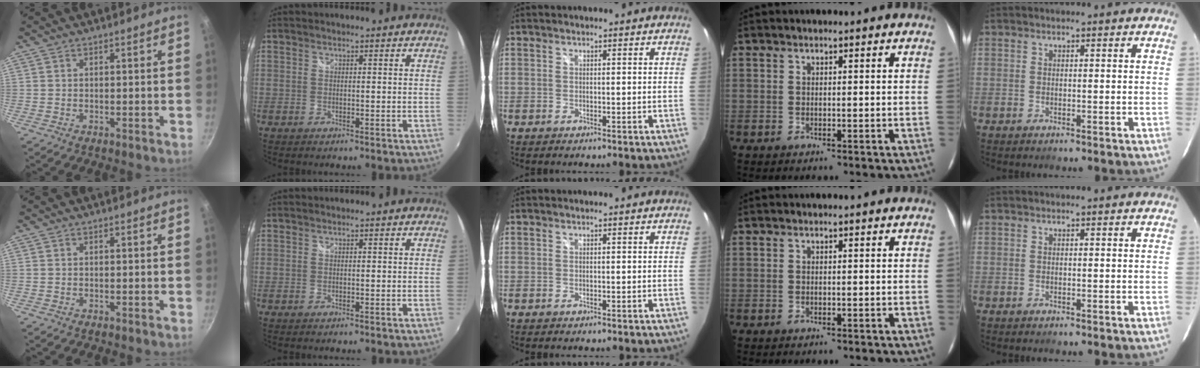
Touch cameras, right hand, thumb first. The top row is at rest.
{}